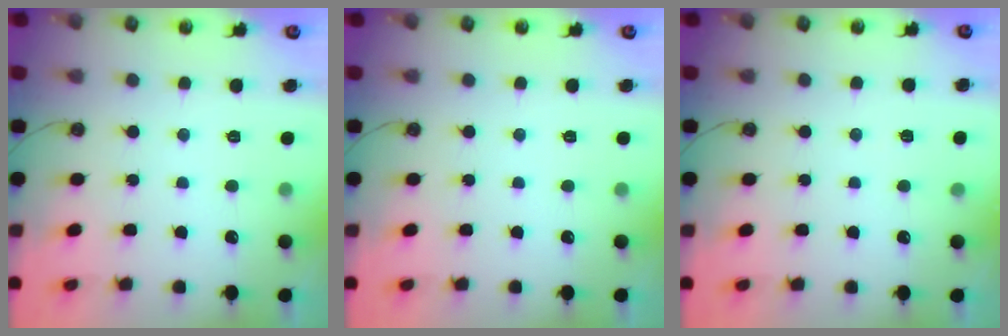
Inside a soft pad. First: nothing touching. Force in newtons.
{"total": 0.0}
{"total": 2.8, "press": 2.2, "slide": 1.6}